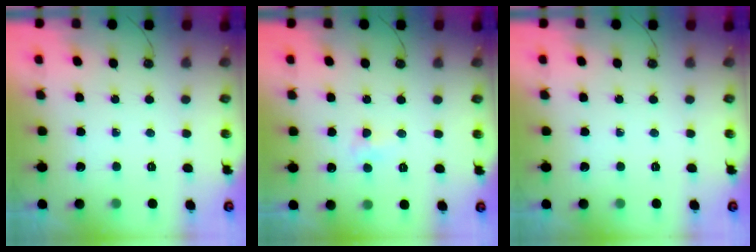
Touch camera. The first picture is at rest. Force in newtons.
{"total": 5.0, "press": 3.6, "slide": 3.5}
{"total": 0.0}